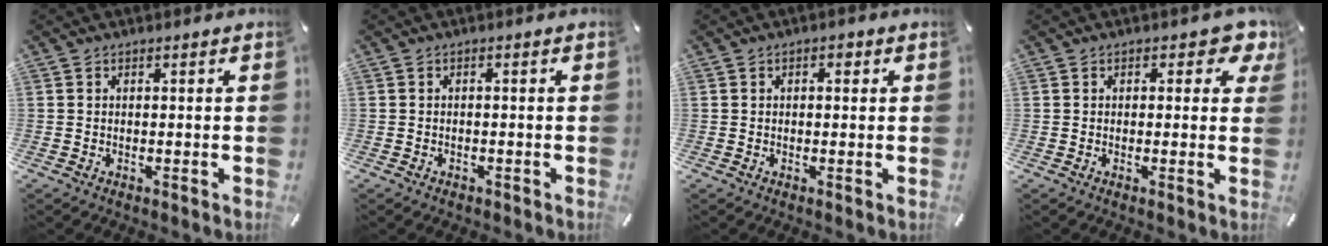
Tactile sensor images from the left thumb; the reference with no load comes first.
{"total": 0.7, "force": [-0.6, 0.5, 0.1], "torque": [-0.003, 0.003, -0.013]}
{"total": 1.7, "force": [0.3, 1.1, 1.2], "torque": [-0.017, 0.005, 0.001]}
{"total": 4.2, "force": [1.7, 2.4, 3.0], "torque": [-0.032, 0.000, 0.023]}